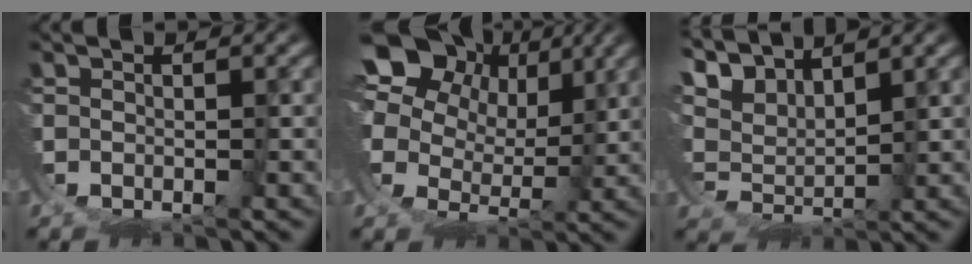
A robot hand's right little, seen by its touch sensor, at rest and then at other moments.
{"total": 10.7, "force": [6.8, 6.7, 4.7], "torque": [-0.099, -0.003, 0.110]}
{"total": 5.6, "force": [5.1, 2.0, 1.4], "torque": [-0.063, -0.001, 0.083]}